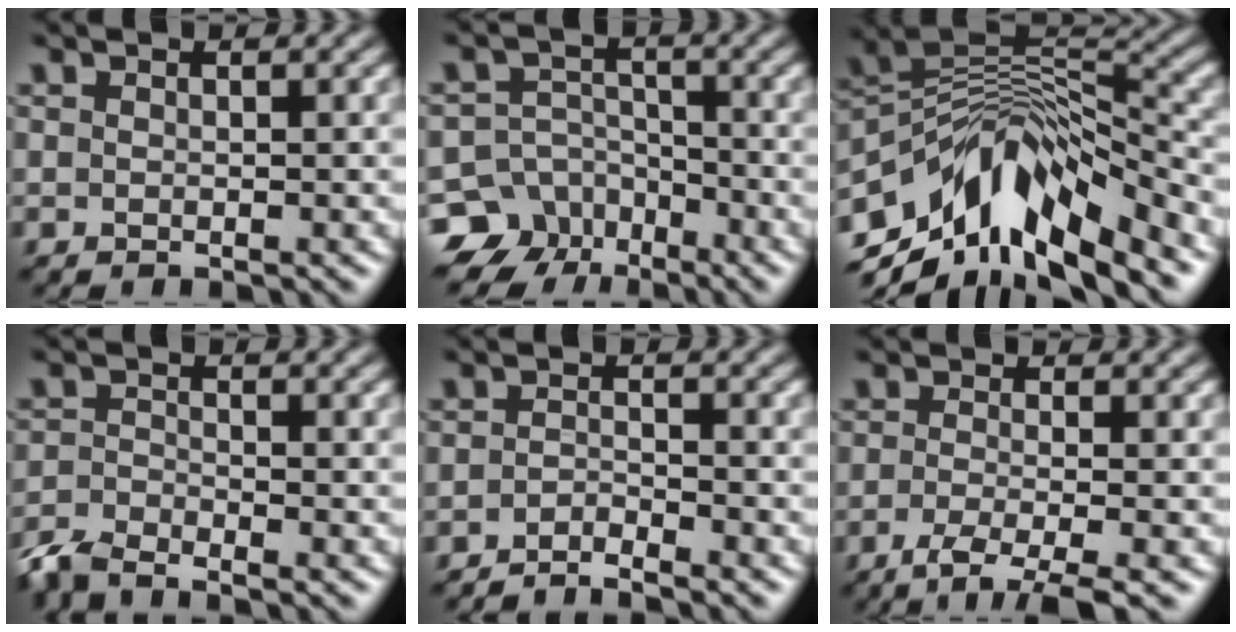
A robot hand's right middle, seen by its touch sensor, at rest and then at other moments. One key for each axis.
{"total": 8.2, "fx": -5.7, "fy": 5.7, "fz": 1.3, "tx": -0.010, "ty": -0.009, "tz": -0.106}
{"total": 12.0, "fx": -6.6, "fy": 5.4, "fz": 8.4, "tx": -0.152, "ty": 0.016, "tz": -0.120}
{"total": 3.6, "fx": -3.3, "fy": 0.7, "fz": 1.4, "tx": -0.031, "ty": -0.010, "tz": -0.076}
{"total": 2.1, "fx": -1.9, "fy": 0.3, "fz": 0.8, "tx": -0.005, "ty": 0.000, "tz": -0.042}
{"total": 3.9, "fx": -2.2, "fy": 0.8, "fz": 3.1, "tx": -0.053, "ty": -0.008, "tz": -0.050}